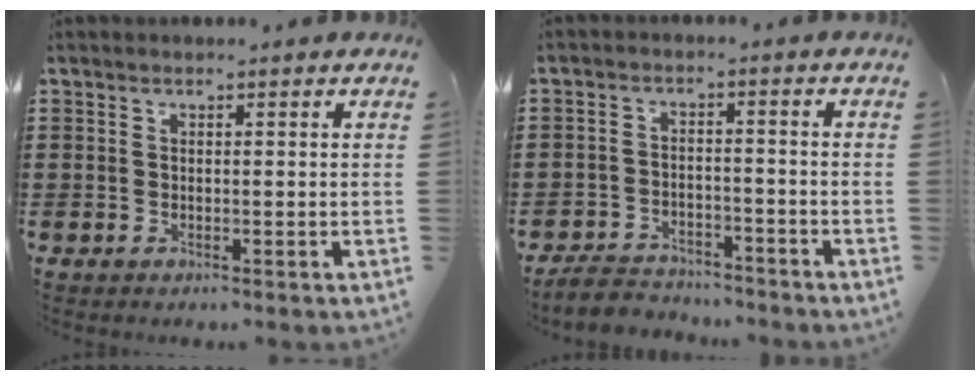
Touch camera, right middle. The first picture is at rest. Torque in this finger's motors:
{"motor_torque": [0.97, -0.21, 0.00, -0.01]}